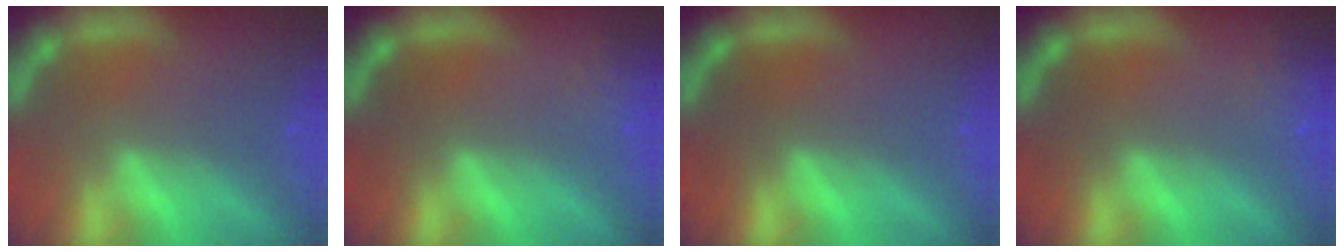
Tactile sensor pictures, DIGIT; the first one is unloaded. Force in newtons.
{"total": 2.4}
{"total": 0.0}
{"total": 3.0}